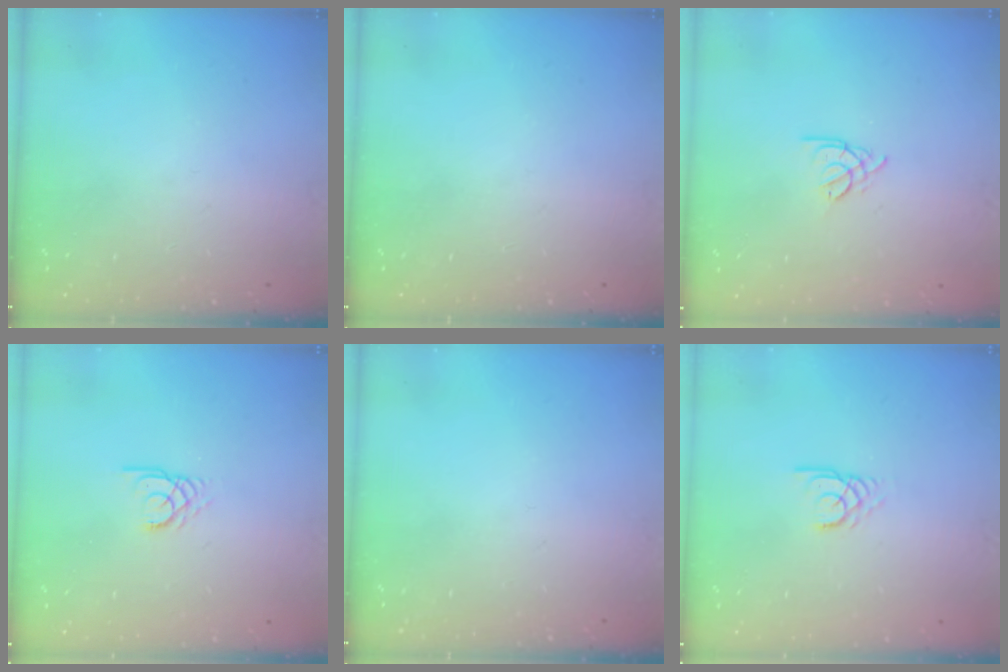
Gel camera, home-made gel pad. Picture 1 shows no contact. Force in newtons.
{"total": 0.0}
{"total": 2.2, "press": 2.2, "slide": 0.5}
{"total": 2.4, "press": 2.4, "slide": 0.3}
{"total": 0.0}
{"total": 2.1, "press": 2.1, "slide": 0.0}